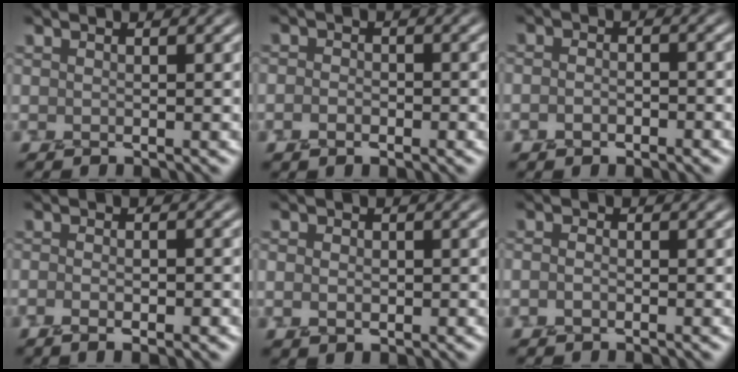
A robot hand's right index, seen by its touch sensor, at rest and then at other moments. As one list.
[{"total": 1.8, "force": [-0.6, 1.3, 1.1], "torque": [-0.004, 0.001, -0.014]}, {"total": 1.7, "force": [-0.8, 1.1, 1.1], "torque": [-0.012, 0.004, -0.015]}, {"total": 3.8, "force": [-1.2, 1.6, 3.2], "torque": [-0.027, 0.003, -0.017]}, {"total": 2.2, "force": [0.1, 1.8, 1.3], "torque": [-0.011, 0.005, -0.002]}, {"total": 1.0, "force": [-0.3, 0.6, 0.7], "torque": [-0.012, 0.005, -0.008]}]